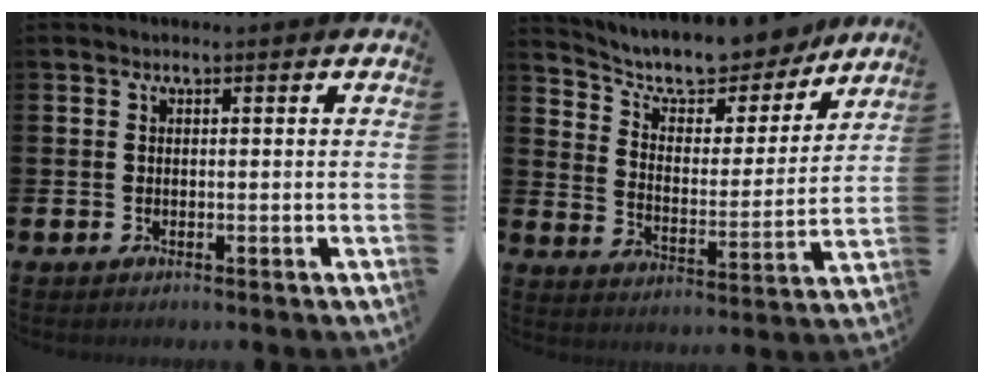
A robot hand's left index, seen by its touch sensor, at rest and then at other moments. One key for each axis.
{"total": 10.0, "fx": 9.2, "fy": 3.0, "fz": 2.7, "tx": -0.075, "ty": -0.069, "tz": 0.156}